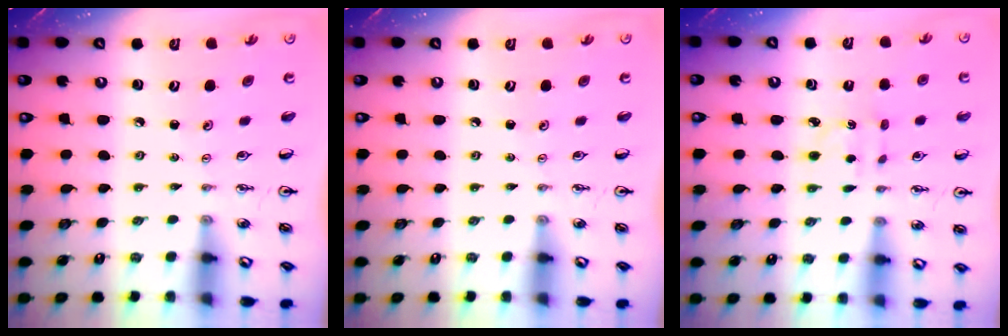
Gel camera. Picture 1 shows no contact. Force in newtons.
{"total": 0.0}
{"total": 2.9, "press": 2.8, "slide": 0.8}